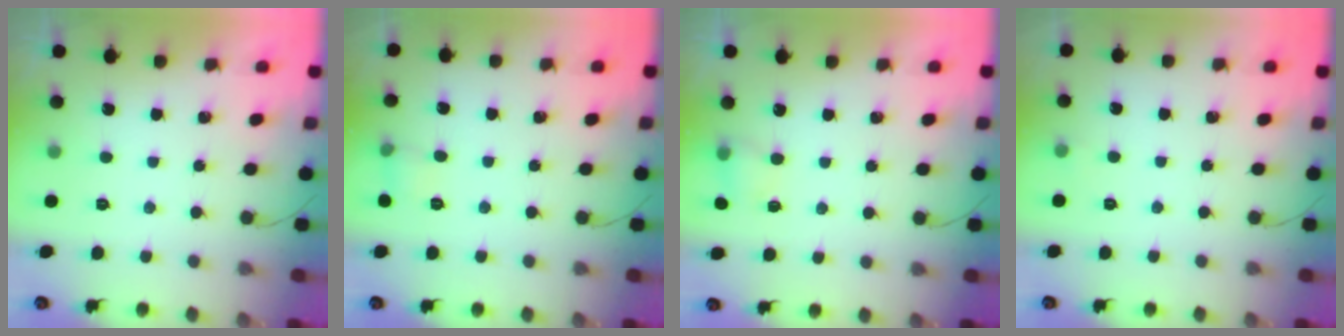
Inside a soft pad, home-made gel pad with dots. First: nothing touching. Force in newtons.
{"total": 4.5, "press": 4.3, "slide": 1.4}
{"total": 4.8, "press": 4.7, "slide": 1.2}
{"total": 2.8, "press": 2.5, "slide": 1.1}